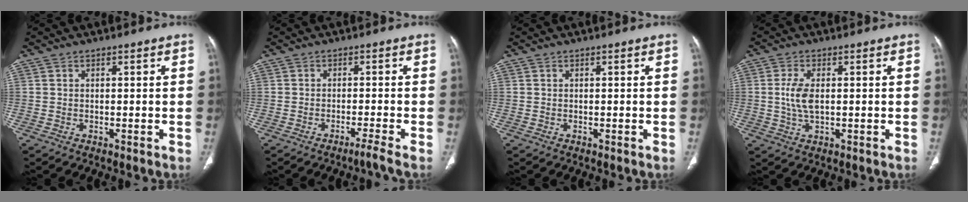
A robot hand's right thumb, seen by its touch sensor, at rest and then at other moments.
{"total": 2.0, "force": [-1.5, -0.9, 1.0], "torque": [-0.026, 0.008, -0.031]}
{"total": 0.0}
{"total": 5.1, "force": [0.3, 2.5, 4.4], "torque": [-0.101, 0.000, 0.007]}